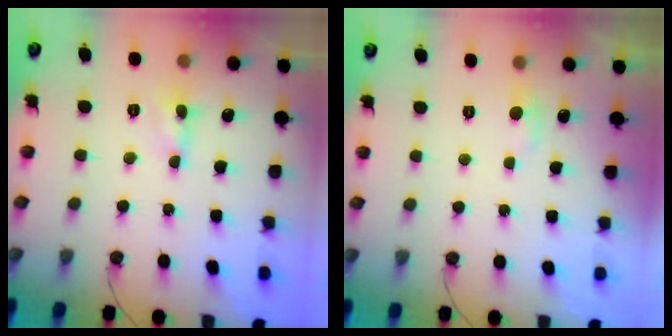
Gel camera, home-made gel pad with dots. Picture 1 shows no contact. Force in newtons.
{"total": 6.2, "press": 6.2, "slide": 0.8}